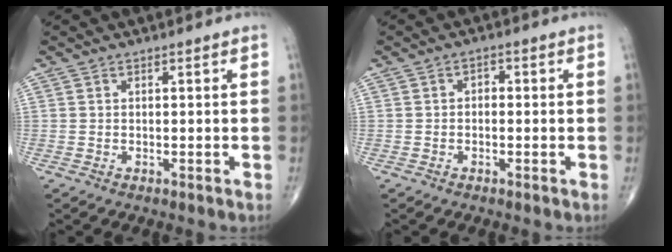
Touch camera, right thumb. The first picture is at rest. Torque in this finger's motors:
{"motor_torque": [-0.20, 0.01, 0.08, 0.23, 0.02]}